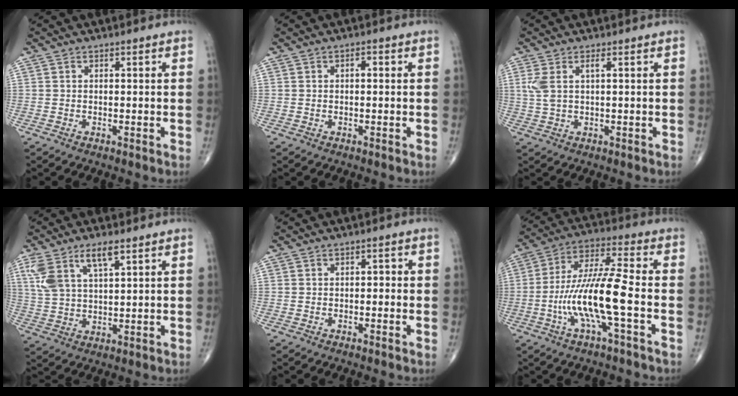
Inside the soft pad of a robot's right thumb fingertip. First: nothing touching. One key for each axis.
{"total": 1.1, "fx": 0.1, "fy": 0.6, "fz": 1.0, "tx": -0.009, "ty": 0.003, "tz": -0.002}
{"total": 4.2, "fx": 1.3, "fy": 1.4, "fz": 3.8, "tx": -0.104, "ty": 0.007, "tz": 0.032}
{"total": 8.9, "fx": 4.7, "fy": 3.3, "fz": 6.9, "tx": -0.147, "ty": -0.009, "tz": 0.099}
{"total": 1.3, "fx": -0.2, "fy": 0.9, "fz": 1.0, "tx": 0.000, "ty": 0.003, "tz": -0.010}
{"total": 14.0, "fx": -3.7, "fy": 1.9, "fz": 13.4, "tx": -0.282, "ty": 0.033, "tz": -0.072}